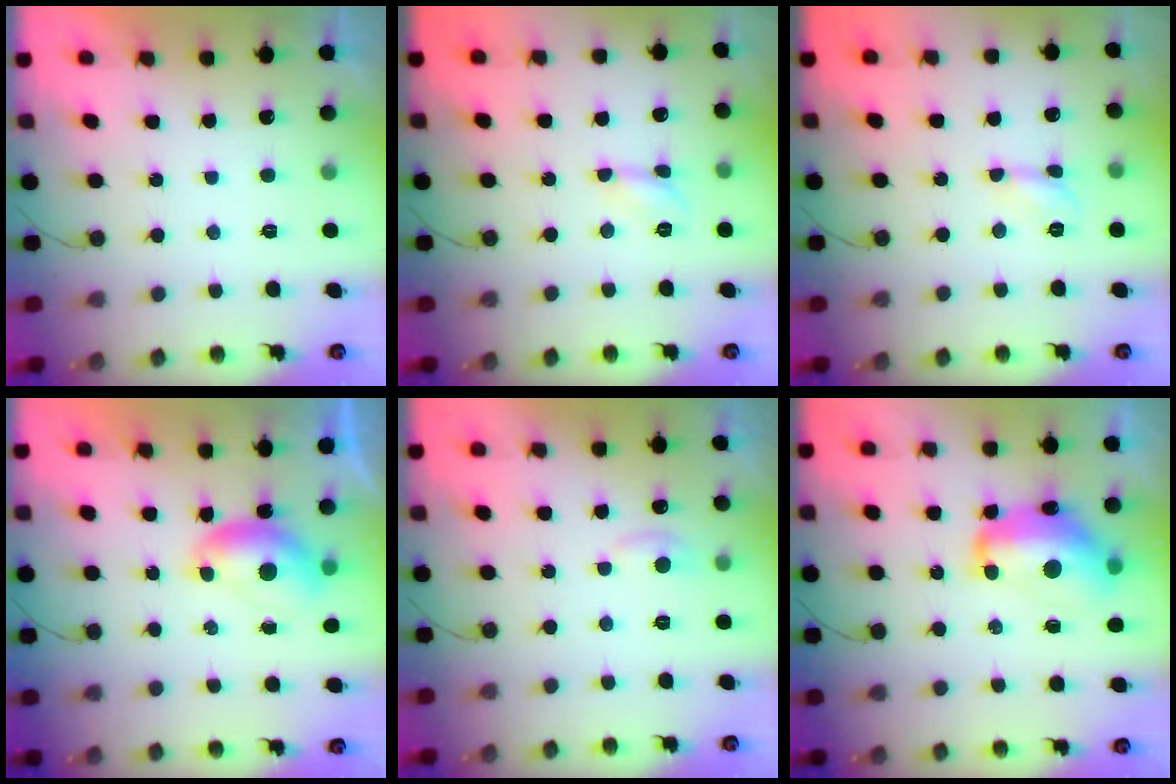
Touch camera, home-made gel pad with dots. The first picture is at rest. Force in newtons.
{"total": 4.3, "press": 4.2, "slide": 0.3}
{"total": 4.3, "press": 4.2, "slide": 0.3}
{"total": 7.2, "press": 7.1, "slide": 1.0}
{"total": 4.8, "press": 4.8, "slide": 0.5}
{"total": 14.2, "press": 14.1, "slide": 1.7}